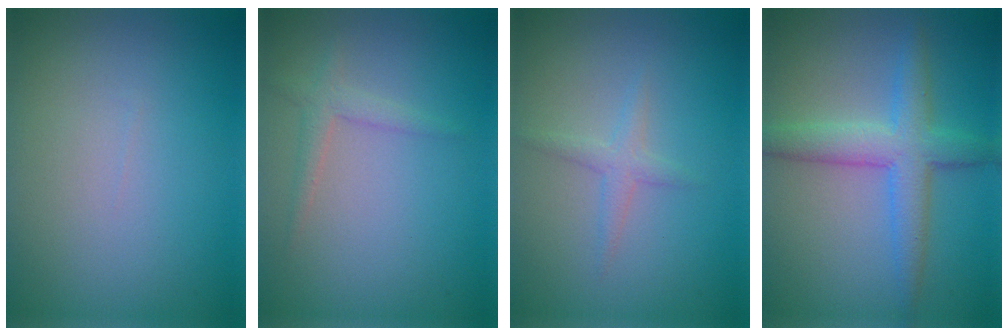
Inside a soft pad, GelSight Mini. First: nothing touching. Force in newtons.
{"total": 1.6, "press": 1.6, "slide": 0.1}
{"total": 1.4, "press": 1.4, "slide": 0.0}
{"total": 4.7, "press": 4.7, "slide": 0.1}